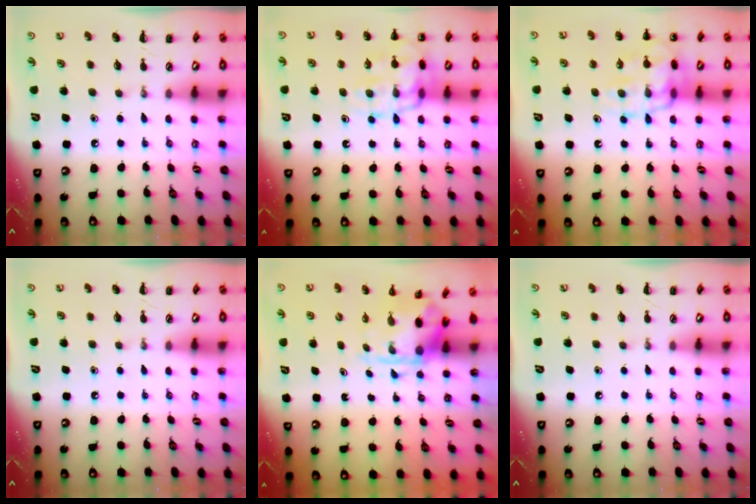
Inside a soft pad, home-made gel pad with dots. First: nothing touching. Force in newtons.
{"total": 18.2, "press": 18.1, "slide": 2.5}
{"total": 18.2, "press": 18.1, "slide": 2.5}
{"total": 0.0}
{"total": 3.7, "press": 3.6, "slide": 0.9}
{"total": 0.0}